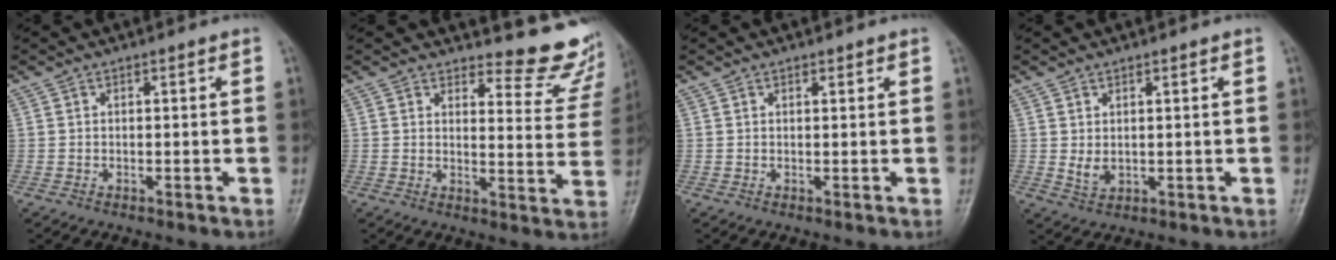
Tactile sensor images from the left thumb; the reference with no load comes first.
{"total": 11.6, "force": [10.9, 3.2, 2.5], "torque": [0.006, -0.116, 0.109]}
{"total": 0.7, "force": [0.5, 0.3, 0.4], "torque": [-0.004, -0.003, 0.007]}
{"total": 4.2, "force": [0.6, 2.7, 3.1], "torque": [-0.045, -0.012, 0.022]}